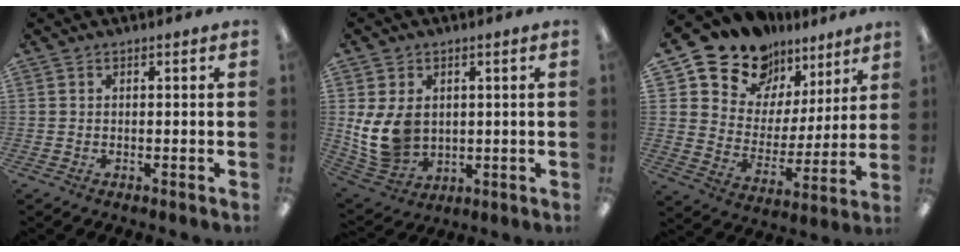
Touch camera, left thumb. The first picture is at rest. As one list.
[{"total": 11.7, "force": [1.1, 9.2, 7.1], "torque": [-0.171, 0.000, 0.027]}, {"total": 13.9, "force": [11.3, 8.0, 1.8], "torque": [-0.057, -0.096, 0.211]}]